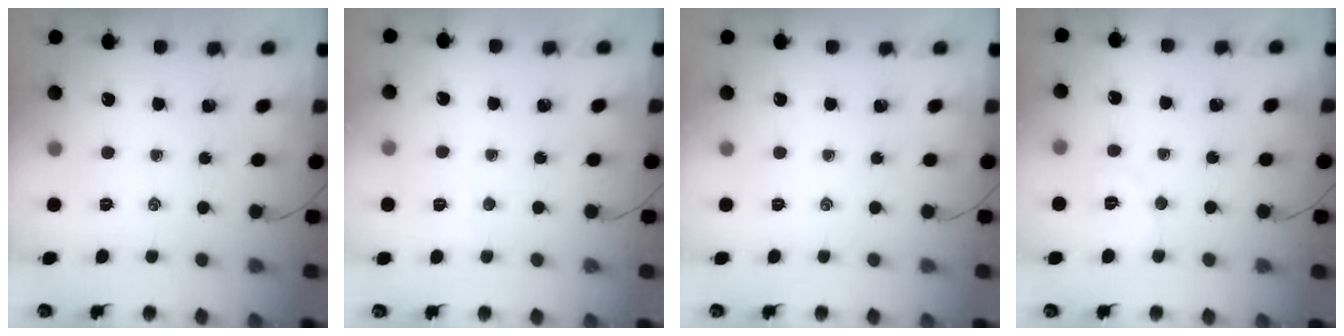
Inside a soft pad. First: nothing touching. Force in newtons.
{"total": 2.9, "press": 2.8, "slide": 0.6}
{"total": 0.0}
{"total": 4.4, "press": 4.3, "slide": 1.0}